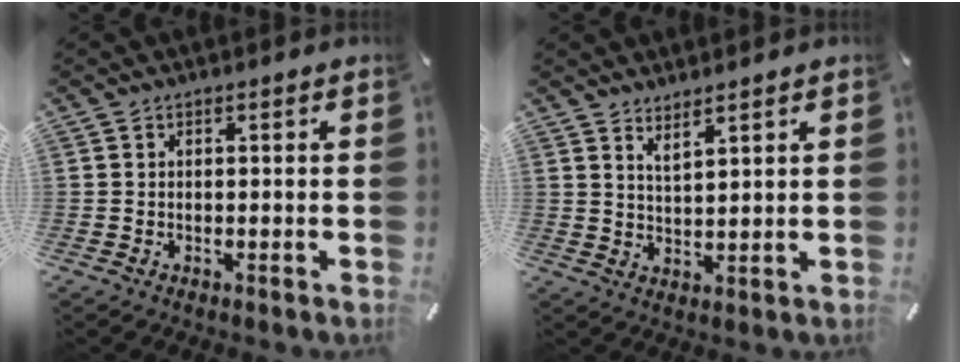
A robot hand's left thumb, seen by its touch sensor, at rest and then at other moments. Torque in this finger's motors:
{"motor_torque": [0.08, -0.09, -0.12, -0.17, -0.04]}